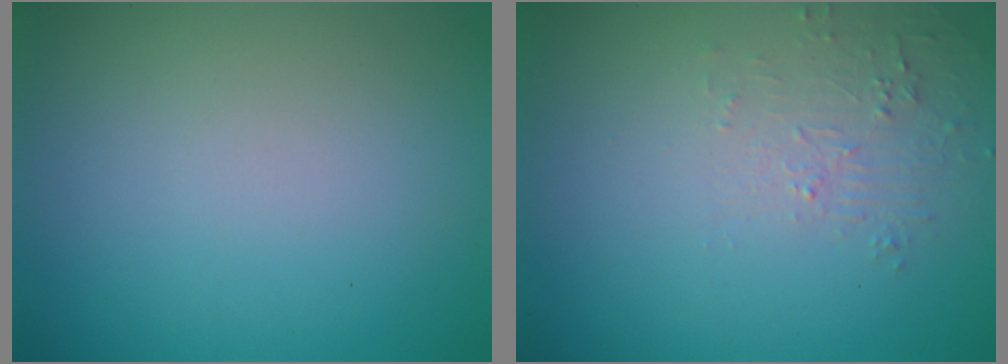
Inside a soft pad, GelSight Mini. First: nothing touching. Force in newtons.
{"total": 1.6, "press": 0.4, "slide": 1.6}